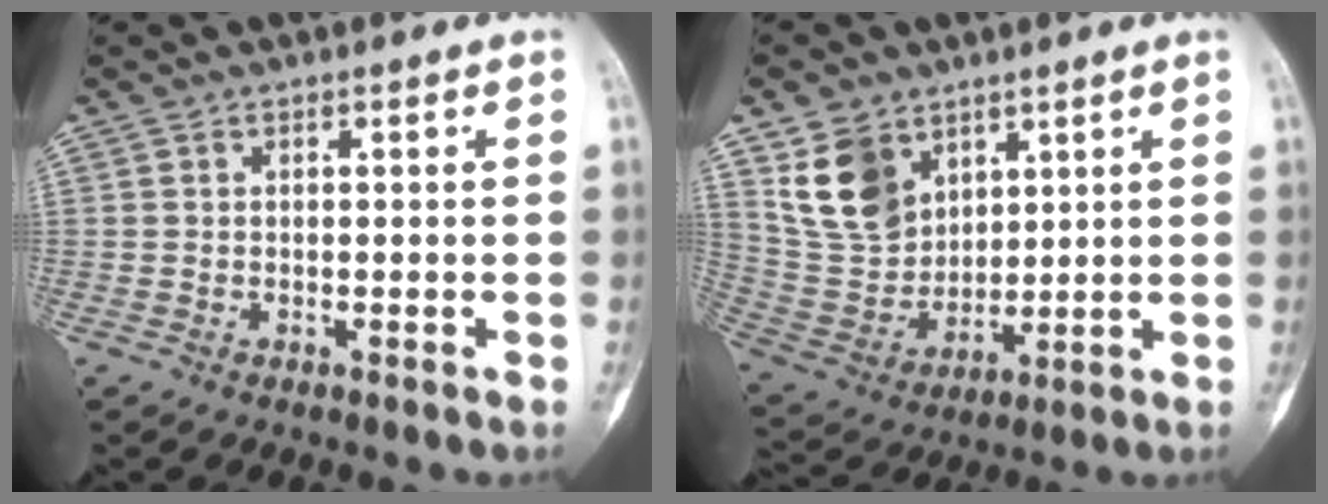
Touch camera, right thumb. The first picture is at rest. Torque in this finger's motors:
{"motor_torque": [-0.77, 1.04, 0.04, 0.21, 0.25]}